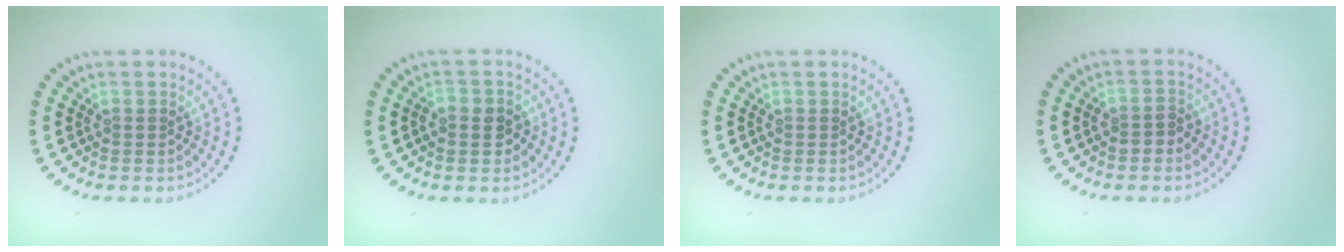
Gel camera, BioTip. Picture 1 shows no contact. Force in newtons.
{"total": 2.0, "press": 1.9, "slide": 0.5}
{"total": 0.0}
{"total": 1.3, "press": 1.2, "slide": 0.5}